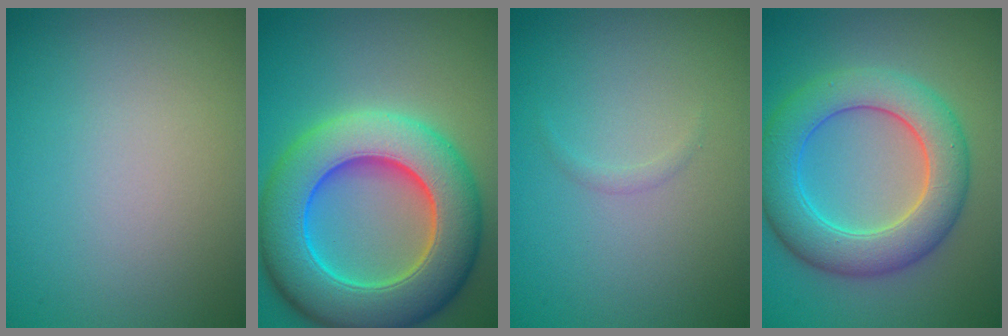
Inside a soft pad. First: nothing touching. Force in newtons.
{"total": 12.0, "press": 12.0, "slide": 0.4}
{"total": 0.5, "press": 0.5, "slide": 0.0}
{"total": 7.3, "press": 7.3, "slide": 0.3}